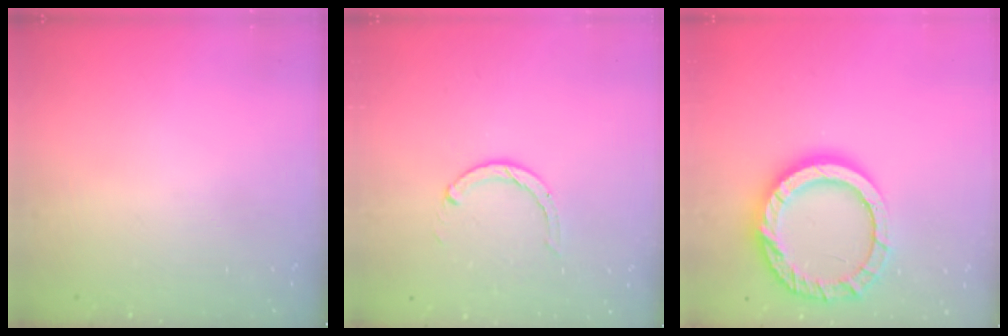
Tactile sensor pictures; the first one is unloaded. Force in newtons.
{"total": 2.0, "press": 2.0, "slide": 0.3}
{"total": 16.8, "press": 16.7, "slide": 1.8}